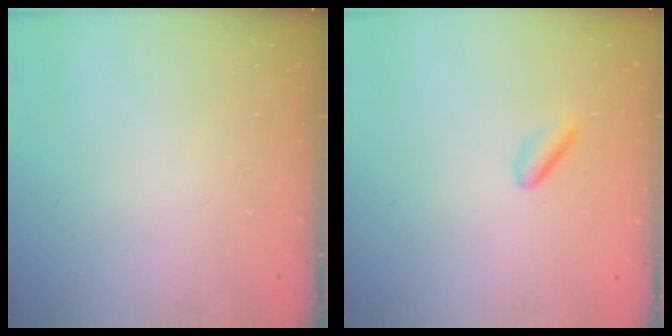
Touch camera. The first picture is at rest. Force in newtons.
{"total": 3.1, "press": 3.0, "slide": 1.0}